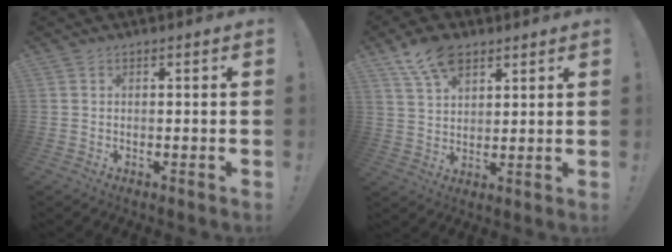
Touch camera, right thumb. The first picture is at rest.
{"total": 10.5, "force": [6.6, 6.0, 5.6], "torque": [-0.094, -0.025, 0.125]}